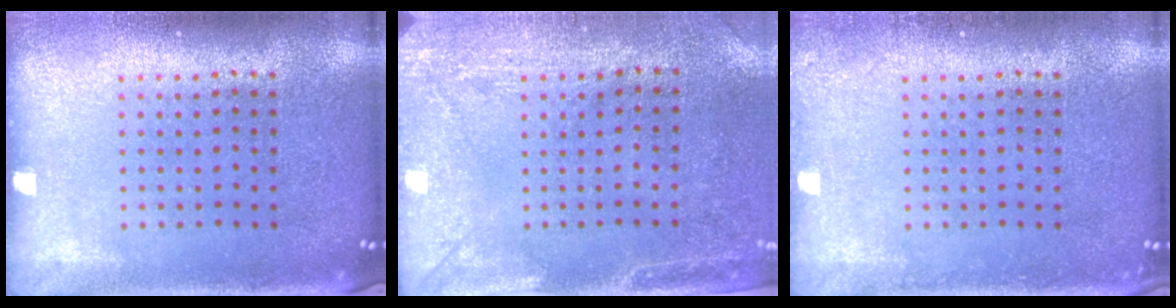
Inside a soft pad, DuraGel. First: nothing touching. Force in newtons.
{"total": 3.0, "press": 2.4, "slide": 1.8}
{"total": 0.8, "press": 0.8, "slide": 0.1}